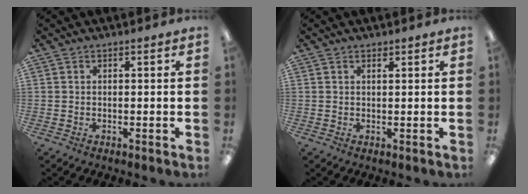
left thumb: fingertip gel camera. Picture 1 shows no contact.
{"total": 0.7, "force": [0.7, 0.2, 0.2], "torque": [0.003, -0.004, 0.011]}